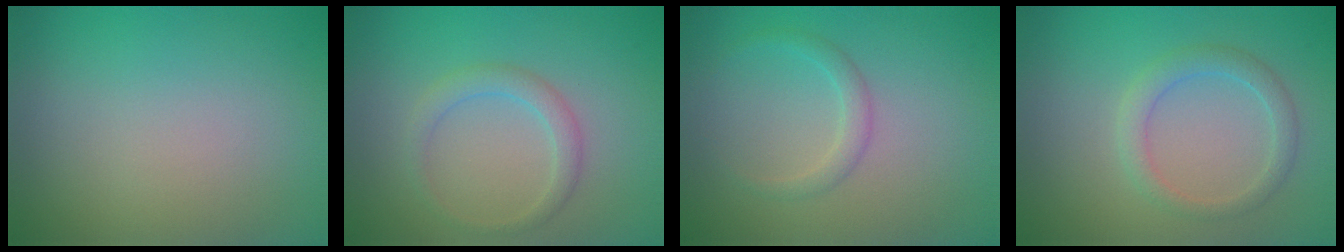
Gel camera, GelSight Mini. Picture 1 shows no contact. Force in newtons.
{"total": 2.0, "press": 2.0, "slide": 0.1}
{"total": 1.5, "press": 1.5, "slide": 0.0}
{"total": 2.3, "press": 2.2, "slide": 0.1}